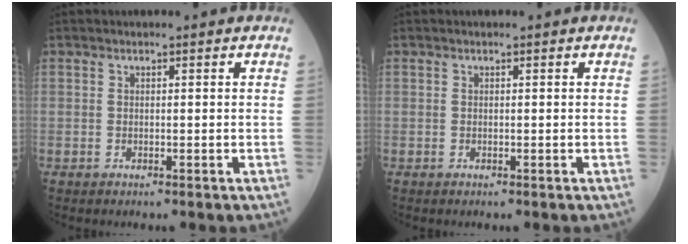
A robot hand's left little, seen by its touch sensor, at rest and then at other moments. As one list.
[{"total": 0.0}]